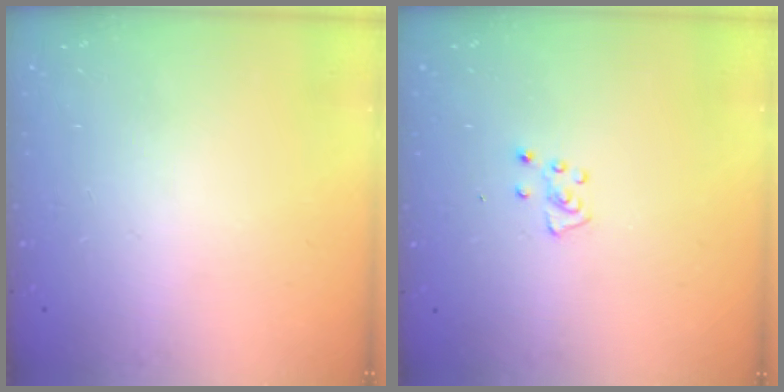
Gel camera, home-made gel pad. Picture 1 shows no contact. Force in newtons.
{"total": 4.6, "press": 4.6, "slide": 0.5}